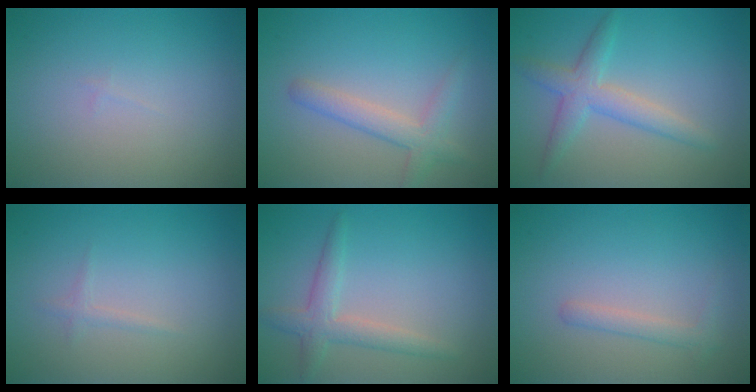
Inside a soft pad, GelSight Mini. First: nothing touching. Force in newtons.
{"total": 2.7, "press": 2.7, "slide": 0.1}
{"total": 3.3, "press": 3.3, "slide": 0.1}
{"total": 0.7, "press": 0.7, "slide": 0.0}
{"total": 2.7, "press": 2.7, "slide": 0.1}
{"total": 1.3, "press": 1.3, "slide": 0.1}